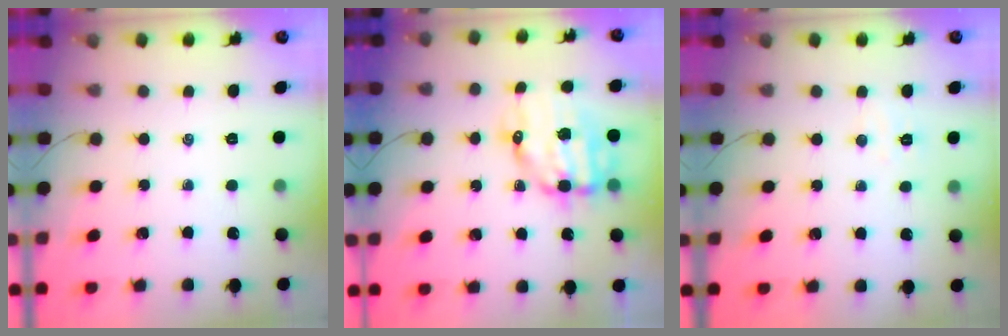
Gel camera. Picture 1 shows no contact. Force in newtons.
{"total": 10.6, "press": 10.4, "slide": 2.2}
{"total": 3.8, "press": 3.8, "slide": 0.7}